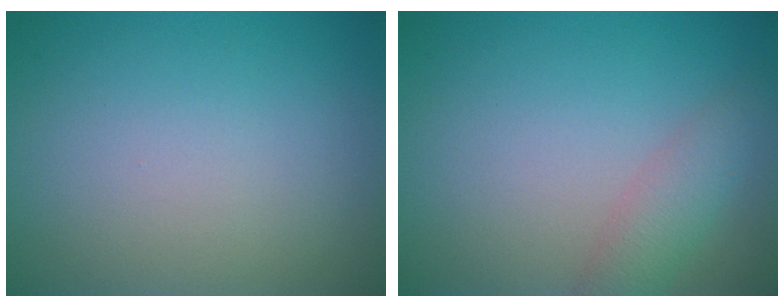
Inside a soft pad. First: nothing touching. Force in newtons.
{"total": 2.5, "press": 2.5, "slide": 0.1}